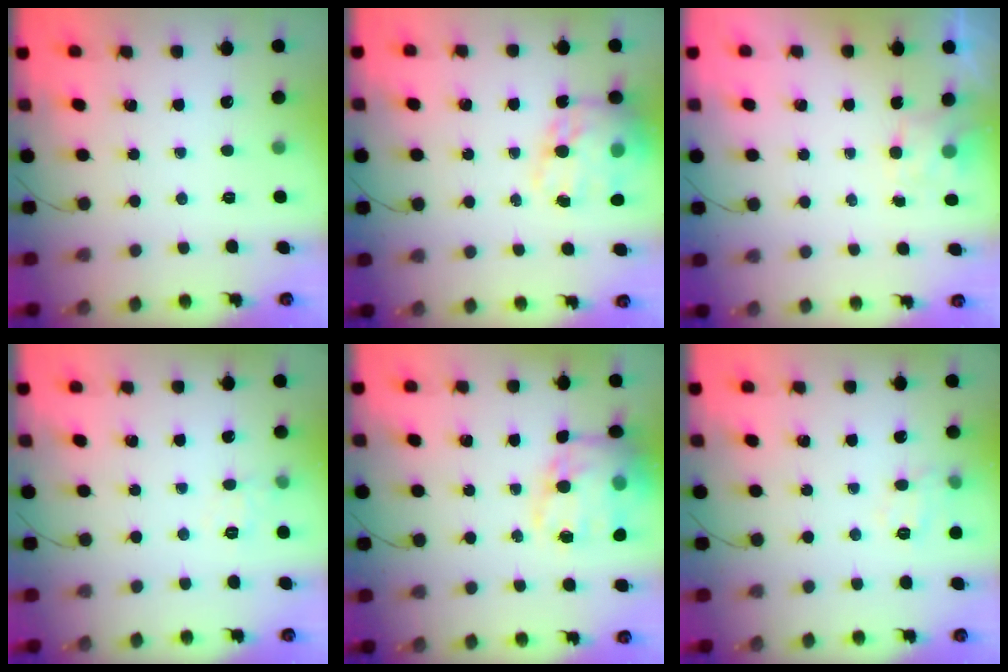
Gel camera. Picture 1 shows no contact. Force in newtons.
{"total": 17.9, "press": 17.3, "slide": 4.5}
{"total": 3.9, "press": 3.8, "slide": 1.0}
{"total": 6.1, "press": 5.9, "slide": 1.4}
{"total": 16.8, "press": 16.4, "slide": 3.2}
{"total": 8.7, "press": 8.6, "slide": 0.7}